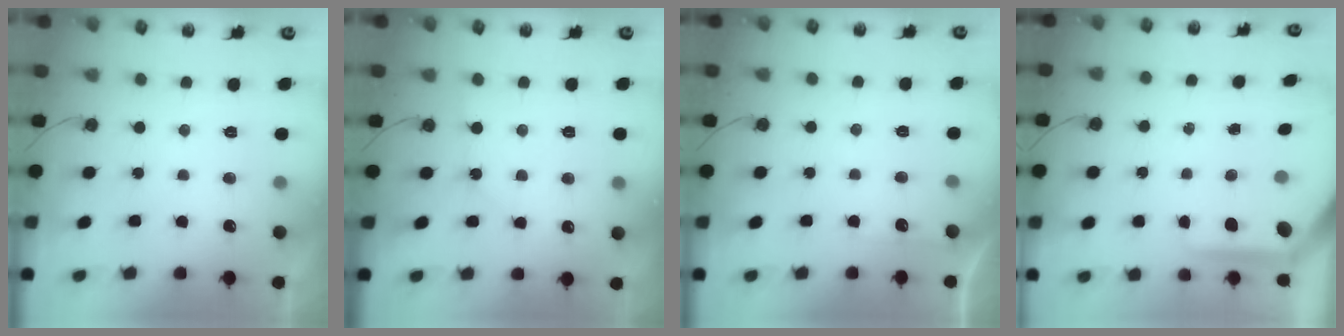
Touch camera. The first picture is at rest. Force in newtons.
{"total": 3.6, "press": 3.5, "slide": 0.5}
{"total": 2.7, "press": 2.7, "slide": 0.4}
{"total": 8.9, "press": 8.9, "slide": 0.7}